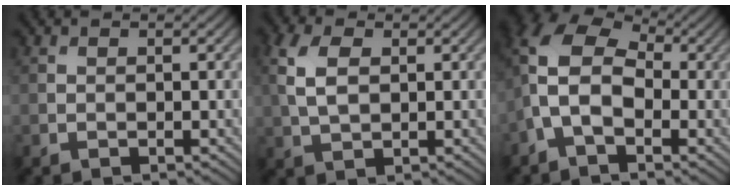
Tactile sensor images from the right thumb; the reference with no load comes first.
{"total": 5.2, "force": [1.1, 3.1, 4.0], "torque": [-0.108, 0.008, 0.019]}
{"total": 10.5, "force": [-1.0, 6.4, 8.2], "torque": [-0.200, 0.013, -0.038]}